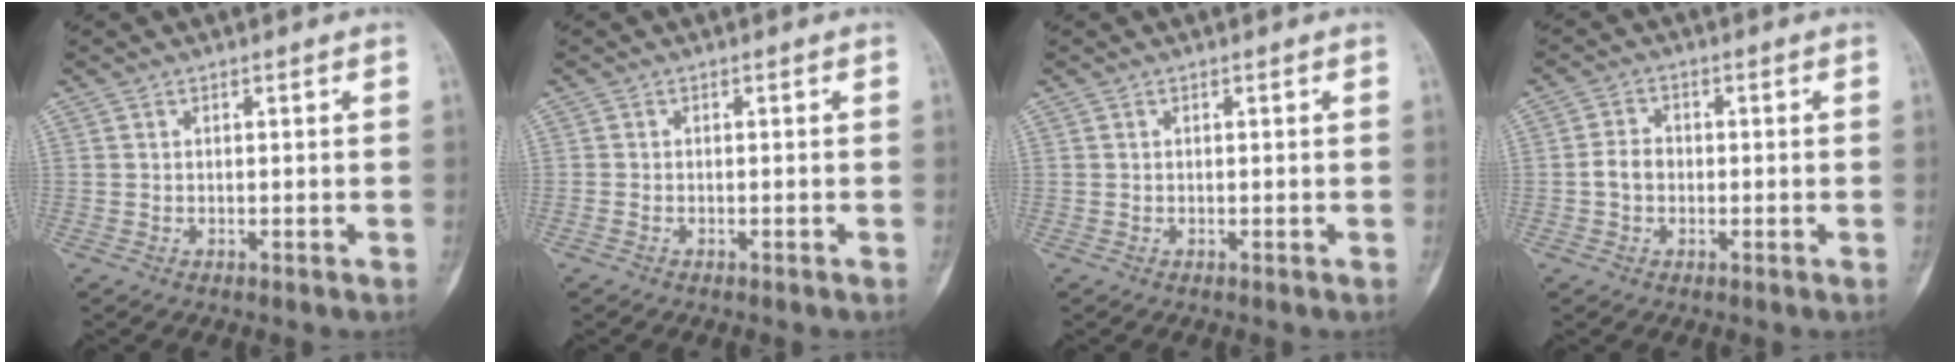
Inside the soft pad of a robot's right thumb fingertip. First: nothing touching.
{"total": 0.6, "force": [-0.4, 0.3, 0.4], "torque": [-0.014, 0.003, -0.008]}
{"total": 0.0}
{"total": 3.5, "force": [-0.6, 2.8, 2.1], "torque": [-0.032, 0.014, -0.018]}